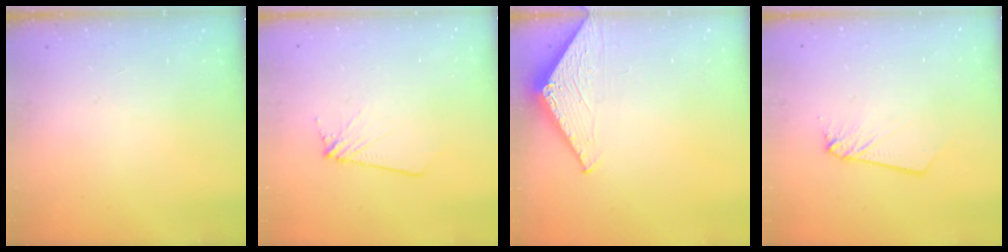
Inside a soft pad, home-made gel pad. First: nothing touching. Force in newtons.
{"total": 2.8, "press": 2.8, "slide": 0.4}
{"total": 3.0, "press": 3.0, "slide": 0.2}
{"total": 2.6, "press": 2.6, "slide": 0.2}